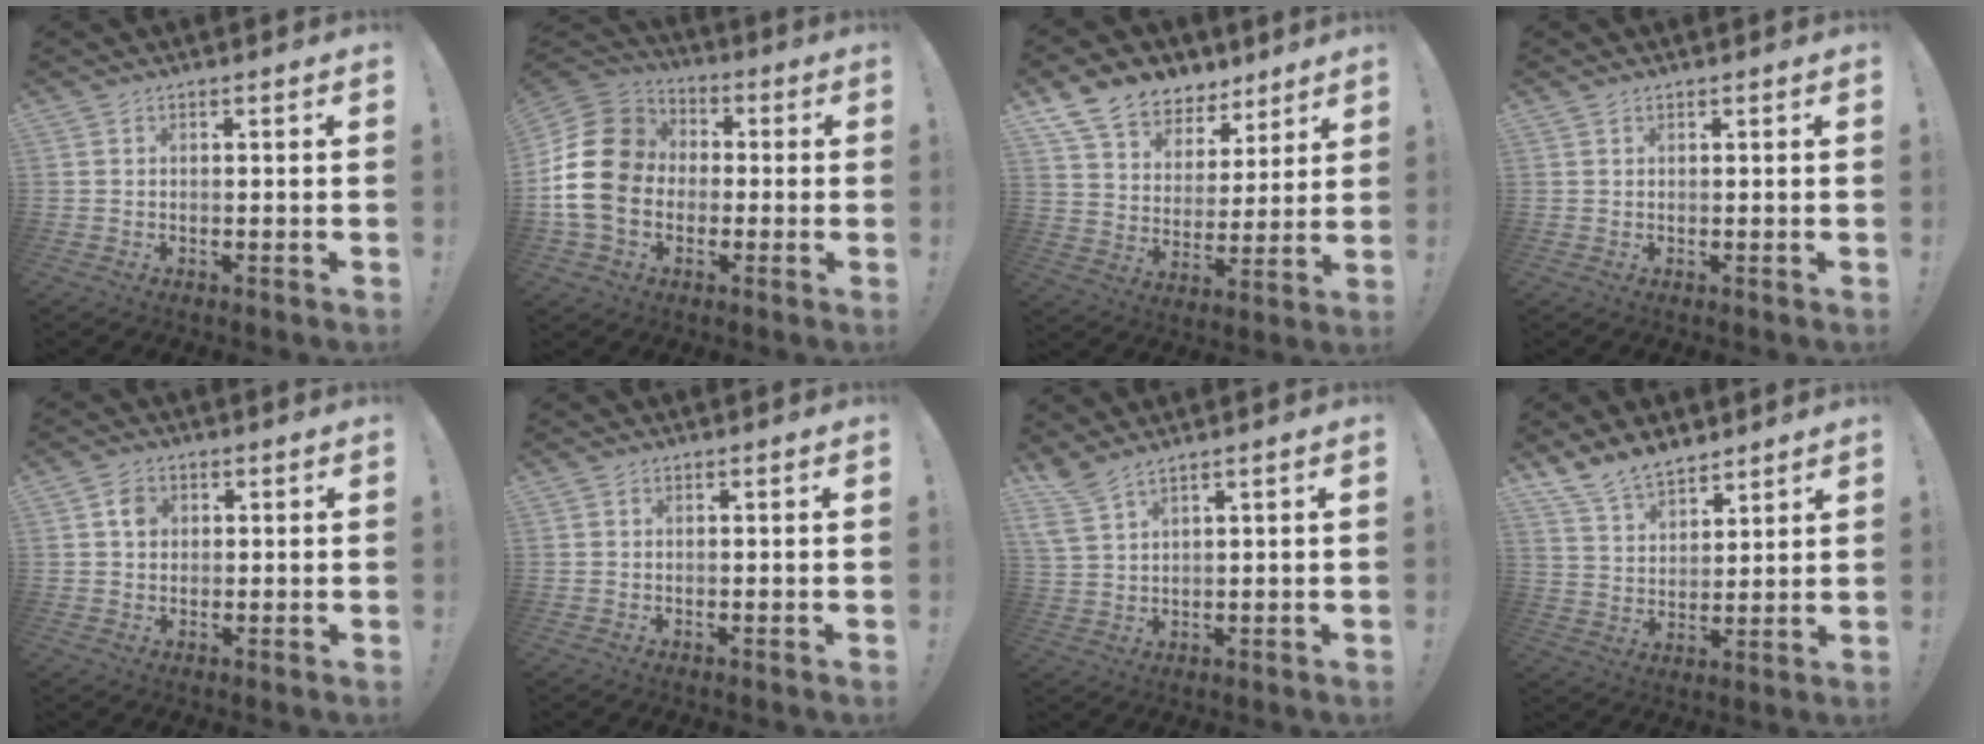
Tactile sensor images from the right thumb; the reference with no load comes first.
{"total": 18.4, "force": [-0.7, 15.1, 10.6], "torque": [-0.194, 0.022, -0.003]}
{"total": 12.4, "force": [9.2, 7.7, 3.2], "torque": [-0.064, -0.067, 0.176]}
{"total": 0.5, "force": [0.5, 0.2, -0.1], "torque": [0.004, -0.001, 0.009]}
{"total": 3.9, "force": [0.9, 3.5, 1.6], "torque": [-0.007, -0.001, 0.011]}
{"total": 0.0}
{"total": 5.5, "force": [4.5, 0.8, 3.1], "torque": [-0.066, -0.021, 0.087]}
{"total": 10.8, "force": [9.1, 5.0, 3.1], "torque": [-0.065, -0.060, 0.178]}